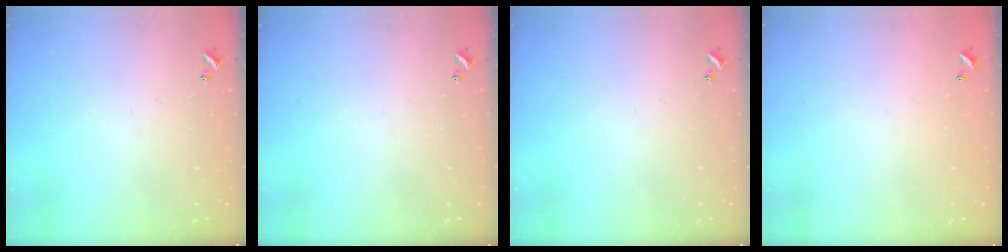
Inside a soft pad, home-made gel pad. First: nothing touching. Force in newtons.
{"total": 0.0}
{"total": 0.0}
{"total": 2.9, "press": 2.9, "slide": 0.1}